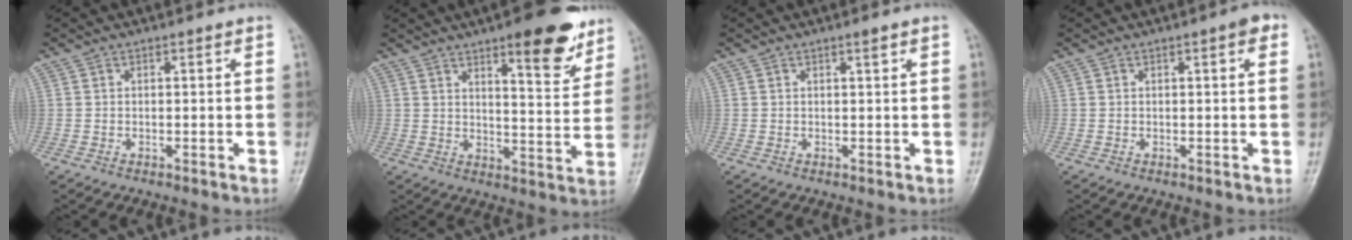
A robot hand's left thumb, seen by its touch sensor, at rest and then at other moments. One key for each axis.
{"total": 12.7, "fx": 8.2, "fy": 3.8, "fz": 9.0, "tx": -0.087, "ty": -0.047, "tz": 0.113}
{"total": 0.8, "fx": 0.5, "fy": 0.0, "fz": 0.6, "tx": -0.007, "ty": -0.001, "tz": 0.010}
{"total": 2.1, "fx": 0.8, "fy": 0.6, "fz": 1.8, "tx": -0.019, "ty": 0.004, "tz": 0.008}